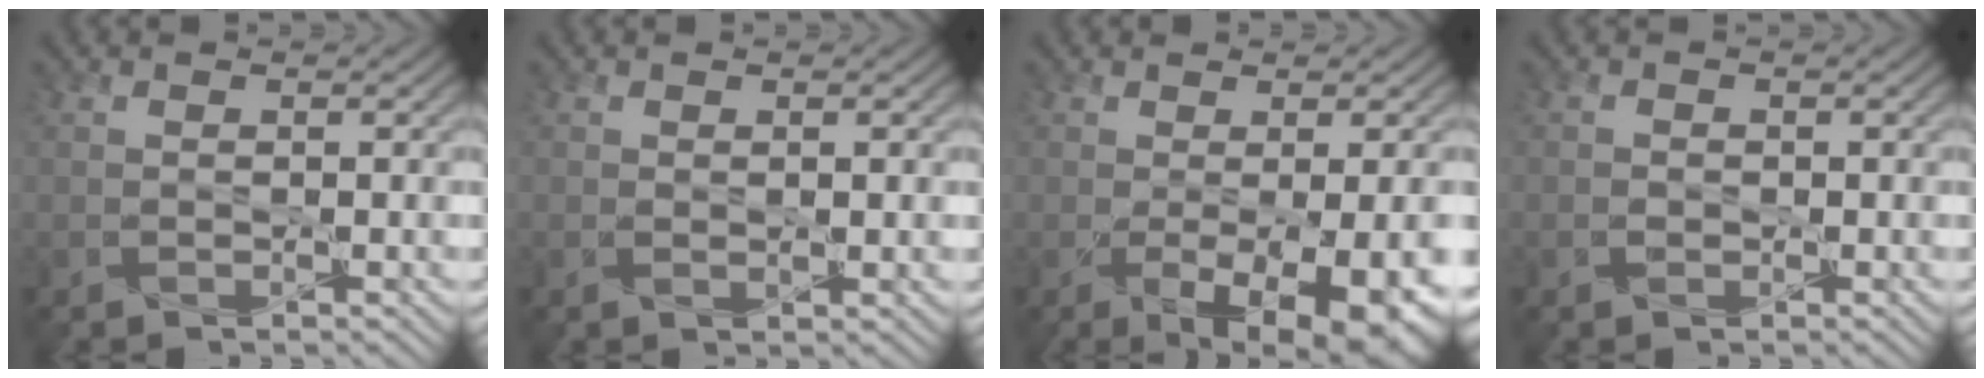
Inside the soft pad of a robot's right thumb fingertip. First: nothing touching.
{"total": 1.1, "force": [0.1, 0.5, 1.0], "torque": [-0.016, -0.004, 0.005]}
{"total": 8.5, "force": [-2.4, 3.2, 7.5], "torque": [-0.122, -0.037, -0.003]}
{"total": 0.9, "force": [-0.3, 0.8, 0.4], "torque": [-0.007, -0.004, -0.008]}